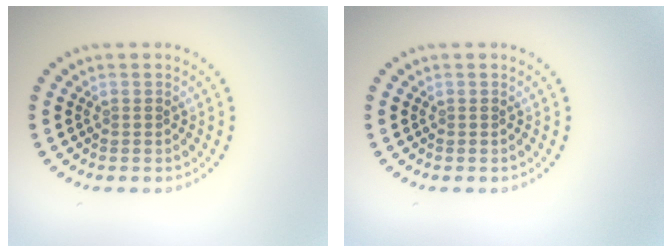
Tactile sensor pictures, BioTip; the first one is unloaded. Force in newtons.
{"total": 0.0}